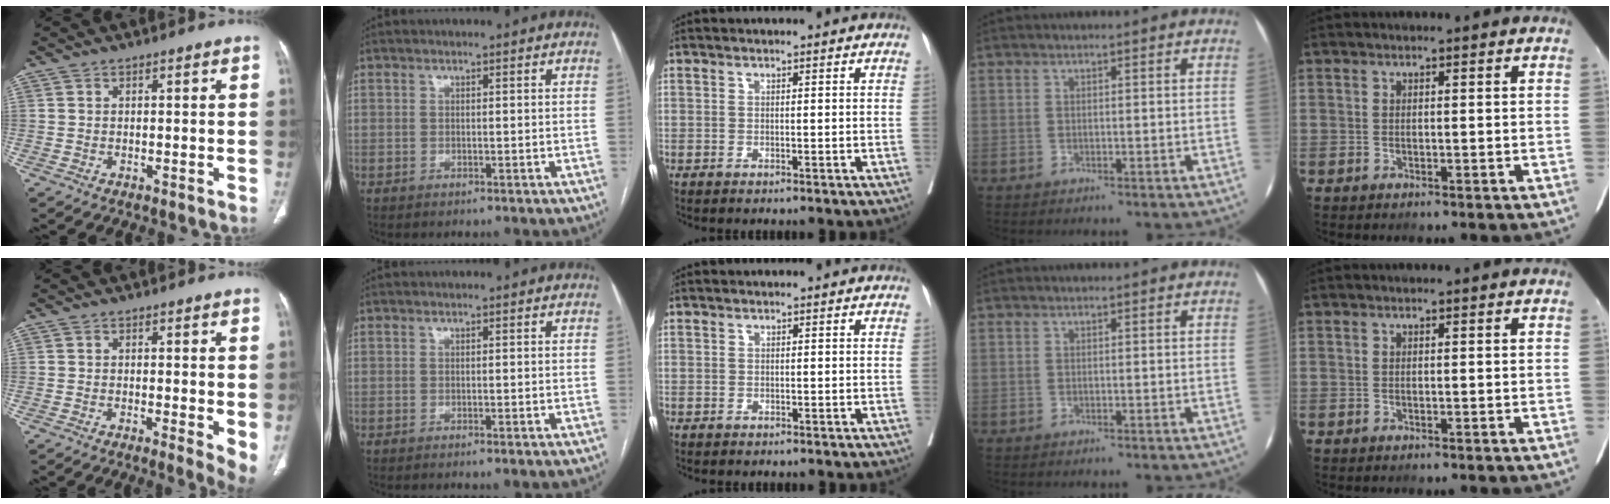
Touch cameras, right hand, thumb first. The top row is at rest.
{"thumb": {"total": 4.3, "force": [0.1, 1.2, 4.2], "torque": [-0.059, -0.013, -0.002]}, "index": {"total": 0.7, "force": [-0.4, -0.1, 0.5], "torque": [-0.012, -0.001, -0.004]}}